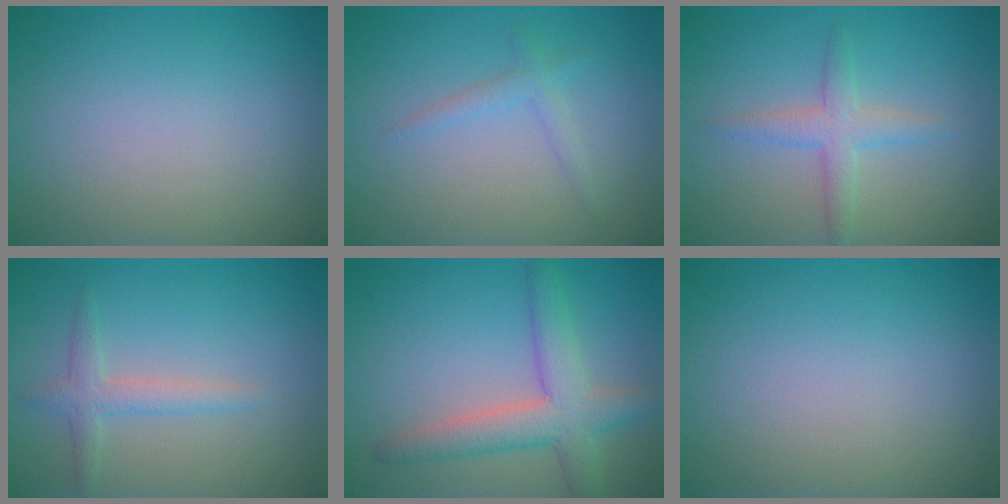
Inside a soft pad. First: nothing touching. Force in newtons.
{"total": 1.4, "press": 1.4, "slide": 0.0}
{"total": 2.7, "press": 2.7, "slide": 0.0}
{"total": 1.9, "press": 1.9, "slide": 0.0}
{"total": 5.2, "press": 5.2, "slide": 0.2}
{"total": 0.0}